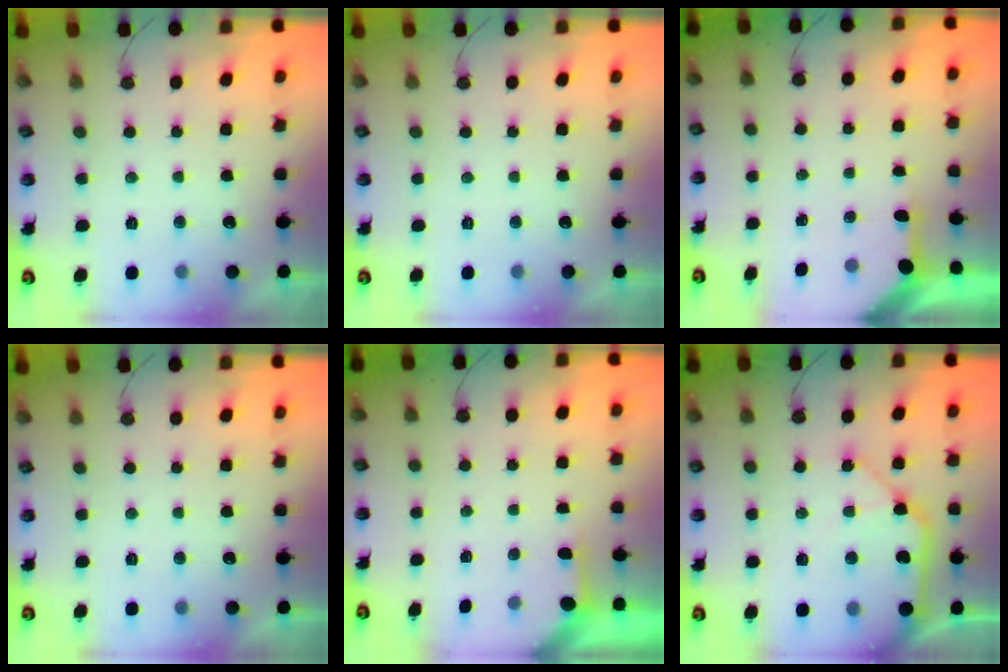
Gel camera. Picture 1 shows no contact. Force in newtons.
{"total": 0.0}
{"total": 3.1, "press": 3.1, "slide": 0.2}
{"total": 0.0}
{"total": 1.9, "press": 1.9, "slide": 0.3}
{"total": 13.6, "press": 13.4, "slide": 2.2}